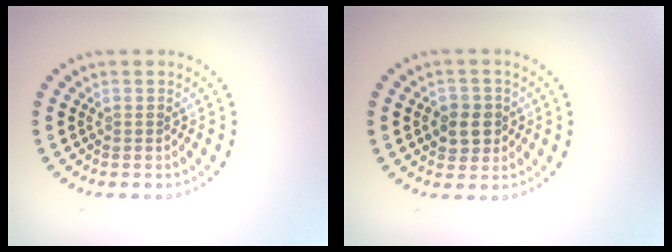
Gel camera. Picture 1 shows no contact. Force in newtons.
{"total": 2.6, "press": 2.5, "slide": 0.6}